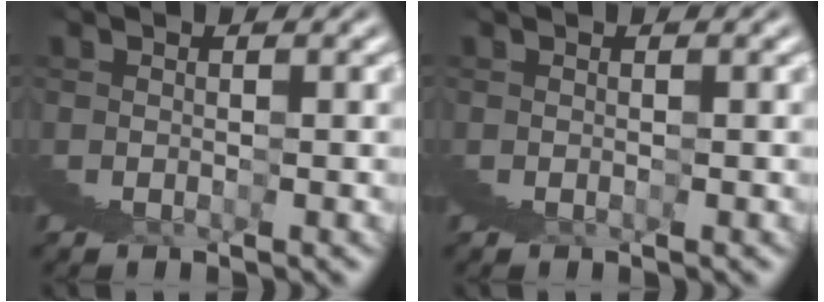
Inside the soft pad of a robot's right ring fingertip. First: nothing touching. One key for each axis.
{"total": 0.0}